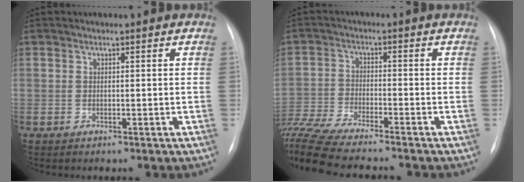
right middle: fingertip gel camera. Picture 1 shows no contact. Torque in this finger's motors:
{"motor_torque": [1.06, -1.07, 0.98, 0.21]}